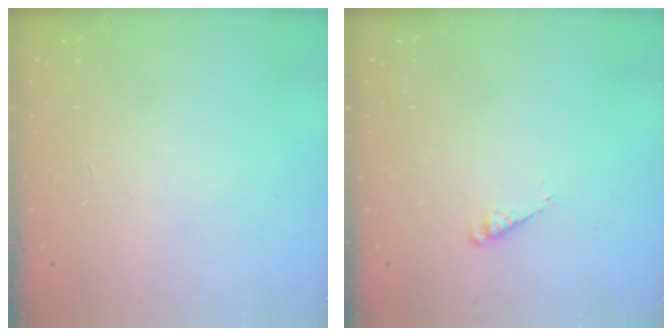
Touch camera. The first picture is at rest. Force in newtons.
{"total": 2.7, "press": 2.7, "slide": 0.3}